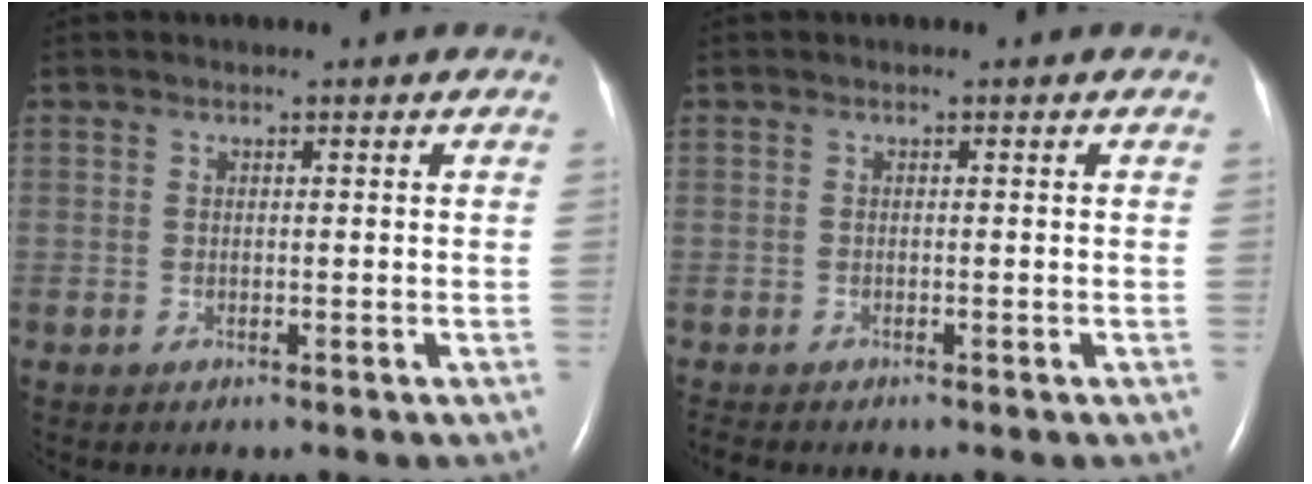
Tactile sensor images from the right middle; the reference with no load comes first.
{"total": 1.4, "force": [-1.3, 0.2, 0.5], "torque": [-0.013, -0.005, -0.020]}